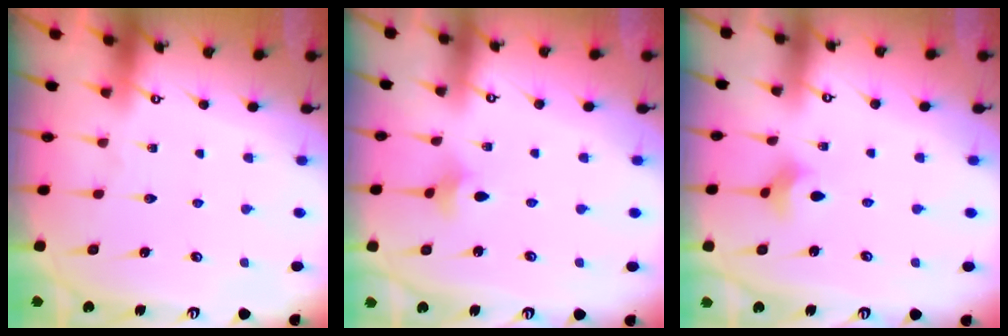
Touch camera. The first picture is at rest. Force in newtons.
{"total": 2.0, "press": 2.0, "slide": 0.4}
{"total": 3.3, "press": 3.3, "slide": 0.6}